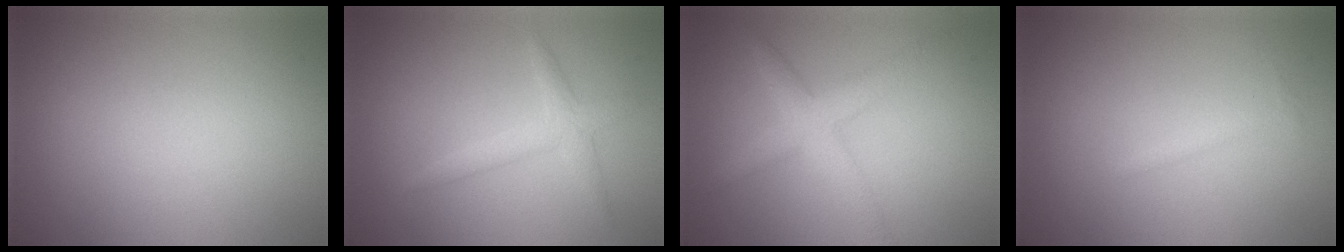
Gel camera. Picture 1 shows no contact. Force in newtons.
{"total": 2.0, "press": 2.0, "slide": 0.0}
{"total": 3.5, "press": 3.5, "slide": 0.1}
{"total": 0.6, "press": 0.6, "slide": 0.0}